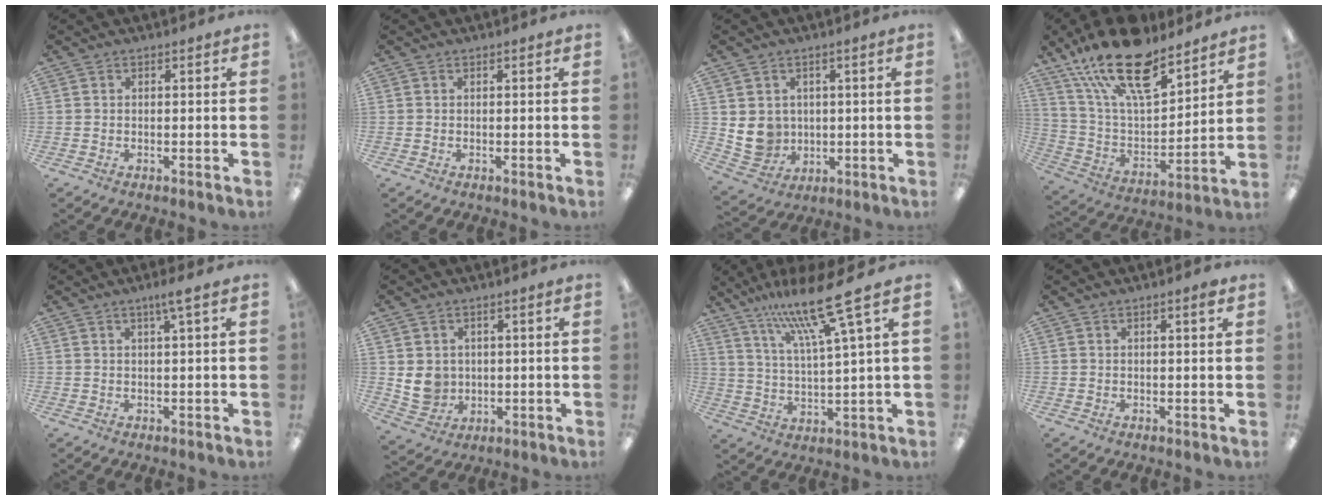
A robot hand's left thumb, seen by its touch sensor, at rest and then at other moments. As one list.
[{"total": 0.0}, {"total": 7.3, "force": [1.0, 7.0, 1.9], "torque": [-0.049, -0.006, 0.025]}, {"total": 22.3, "force": [15.3, 9.2, 13.3], "torque": [-0.248, -0.086, 0.269]}, {"total": 3.5, "force": [1.9, 0.2, 2.9], "torque": [-0.052, -0.002, 0.029]}, {"total": 6.4, "force": [0.9, 6.0, 2.0], "torque": [-0.047, 0.004, 0.022]}, {"total": 15.8, "force": [11.3, 1.3, 11.0], "torque": [-0.208, -0.053, 0.181]}, {"total": 1.4, "force": [0.9, 0.2, 1.1], "torque": [-0.017, -0.002, 0.013]}]